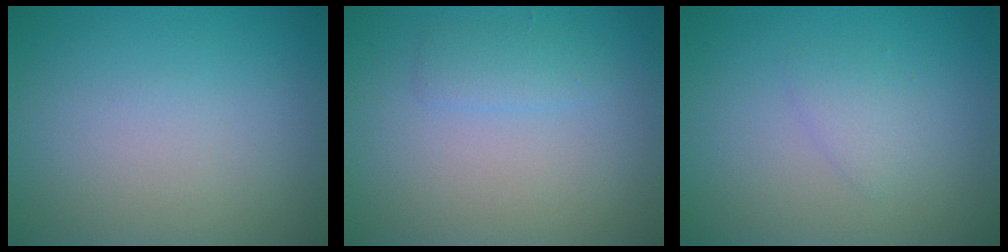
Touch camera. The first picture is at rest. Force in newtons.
{"total": 1.4, "press": 1.4, "slide": 0.1}
{"total": 1.3, "press": 1.3, "slide": 0.1}